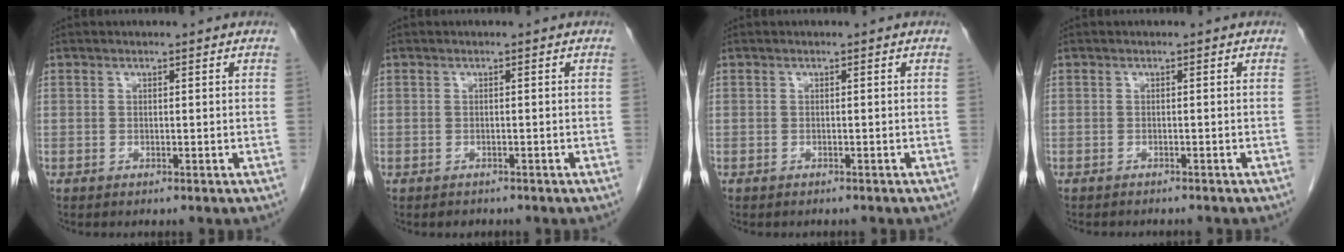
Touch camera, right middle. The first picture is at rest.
{"total": 1.2, "force": [-1.0, 0.6, 0.0], "torque": [-0.007, 0.000, -0.014]}
{"total": 1.4, "force": [-1.2, 0.5, 0.4], "torque": [-0.016, -0.002, -0.012]}
{"total": 4.1, "force": [-3.7, 1.2, 1.5], "torque": [-0.021, -0.004, -0.042]}